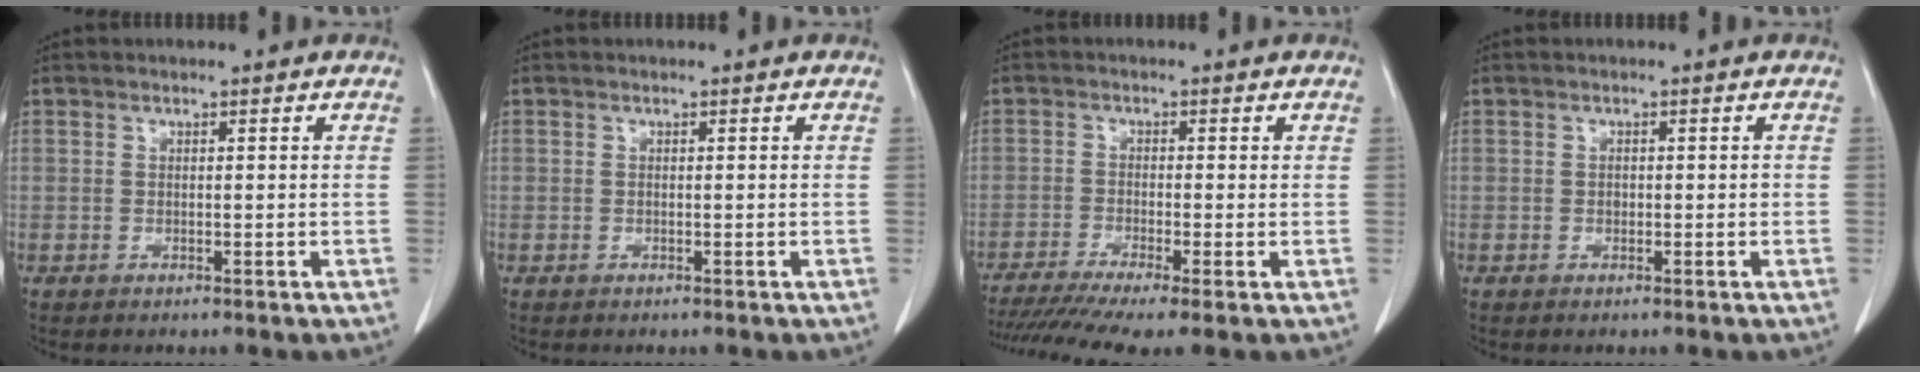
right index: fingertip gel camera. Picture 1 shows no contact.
{"total": 0.0}
{"total": 10.0, "force": [-7.1, 0.9, 7.0], "torque": [-0.118, -0.008, -0.117]}
{"total": 0.9, "force": [-0.1, 0.6, 0.6], "torque": [-0.010, 0.001, -0.002]}